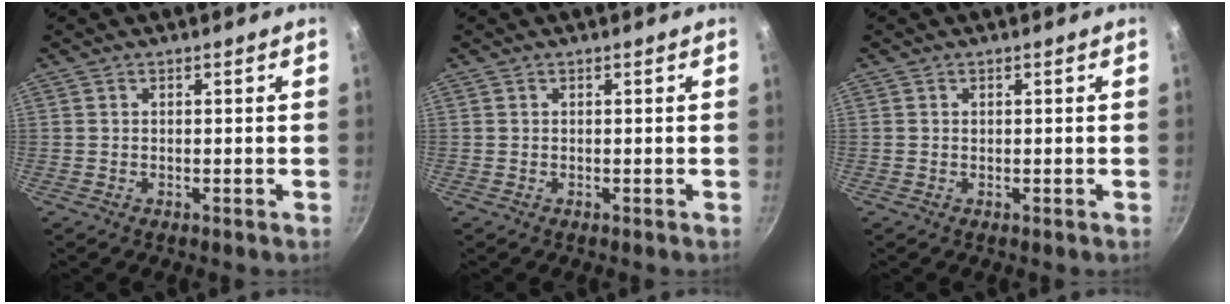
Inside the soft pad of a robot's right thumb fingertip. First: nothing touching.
{"total": 0.0}
{"total": 0.0}